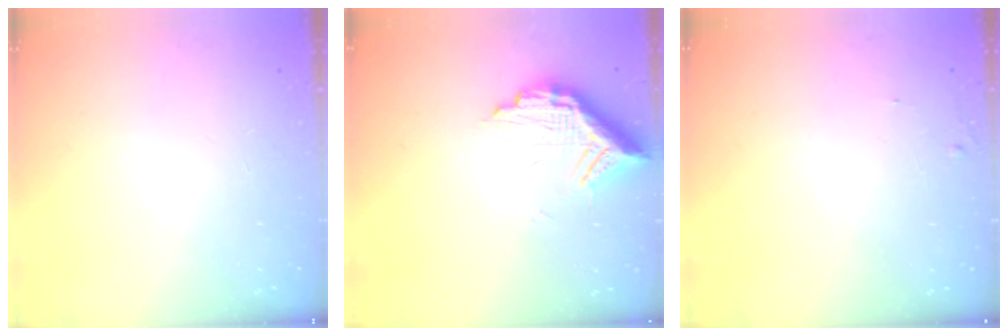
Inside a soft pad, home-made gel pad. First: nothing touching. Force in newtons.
{"total": 11.1, "press": 11.1, "slide": 0.8}
{"total": 5.2, "press": 5.2, "slide": 0.4}